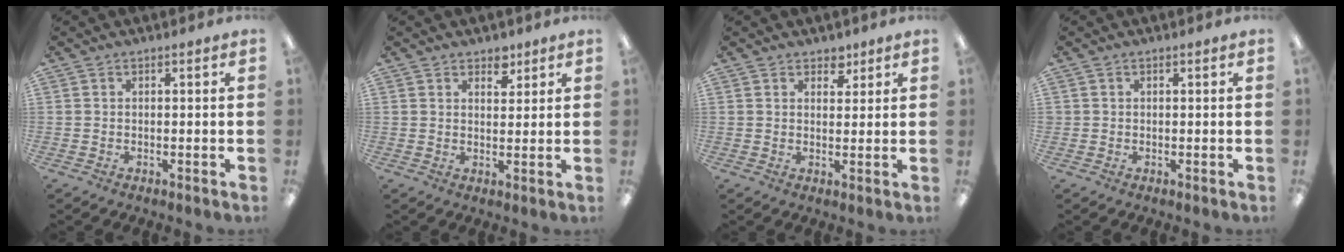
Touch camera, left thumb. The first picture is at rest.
{"total": 4.1, "force": [3.1, 2.2, 1.3], "torque": [0.001, -0.017, 0.052]}
{"total": 3.4, "force": [2.7, 2.0, 0.7], "torque": [0.003, -0.013, 0.045]}
{"total": 0.6, "force": [0.2, 0.6, -0.1], "torque": [0.002, 0.005, 0.003]}